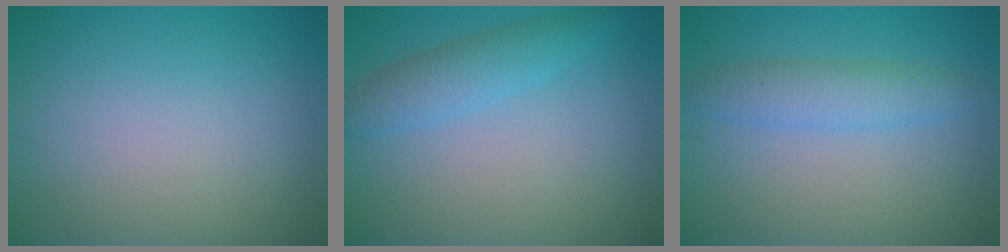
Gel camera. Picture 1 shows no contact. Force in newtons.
{"total": 2.7, "press": 2.7, "slide": 0.1}
{"total": 2.9, "press": 2.9, "slide": 0.1}